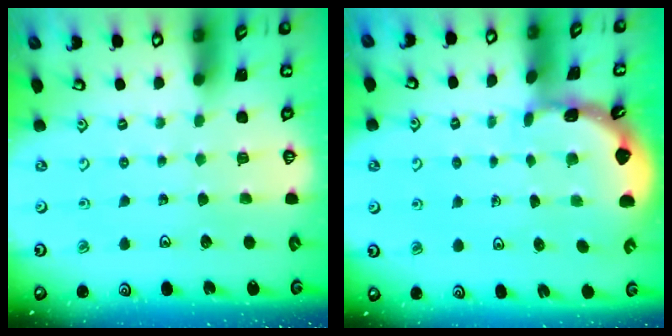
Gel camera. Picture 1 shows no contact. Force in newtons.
{"total": 1.7, "press": 1.7, "slide": 0.1}